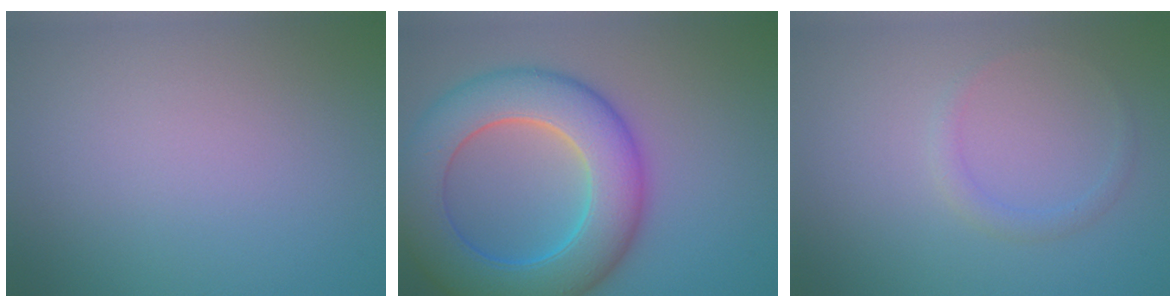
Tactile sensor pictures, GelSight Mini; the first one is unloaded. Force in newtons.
{"total": 10.8, "press": 10.8, "slide": 0.5}
{"total": 1.1, "press": 1.1, "slide": 0.1}